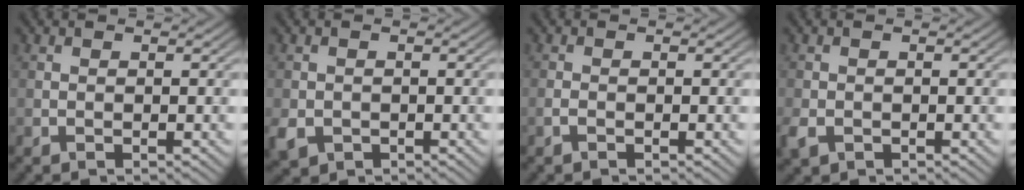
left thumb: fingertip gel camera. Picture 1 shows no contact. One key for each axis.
{"total": 2.7, "fx": -1.1, "fy": 2.3, "fz": 1.1, "tx": -0.032, "ty": -0.013, "tz": -0.022}
{"total": 0.8, "fx": -0.5, "fy": 0.3, "fz": 0.5, "tx": -0.012, "ty": 0.001, "tz": -0.011}
{"total": 2.1, "fx": -1.0, "fy": 1.6, "fz": 1.1, "tx": -0.030, "ty": -0.010, "tz": -0.022}